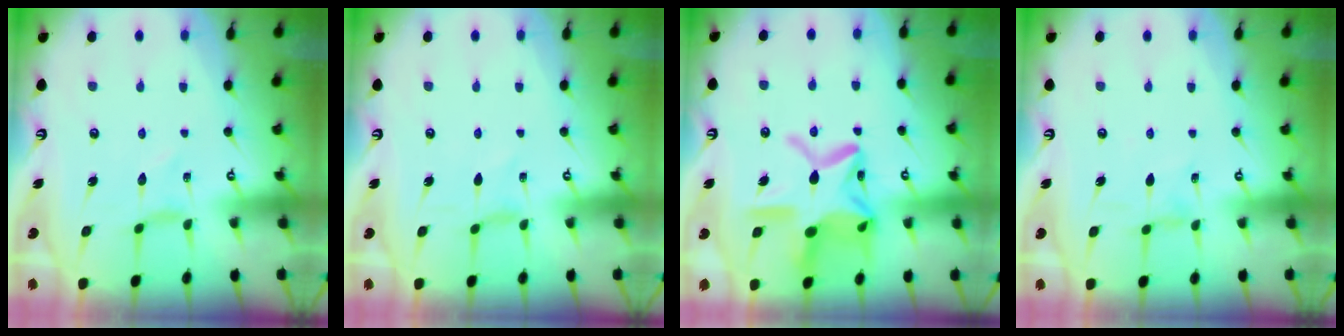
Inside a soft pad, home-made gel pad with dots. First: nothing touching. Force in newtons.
{"total": 0.0}
{"total": 19.8, "press": 19.7, "slide": 1.5}
{"total": 1.8, "press": 1.7, "slide": 0.3}